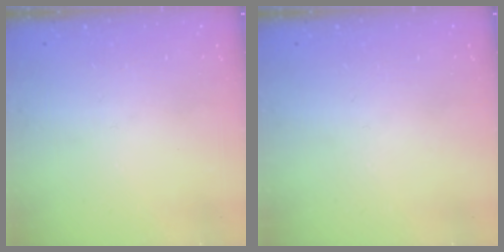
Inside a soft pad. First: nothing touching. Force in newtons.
{"total": 0.0}